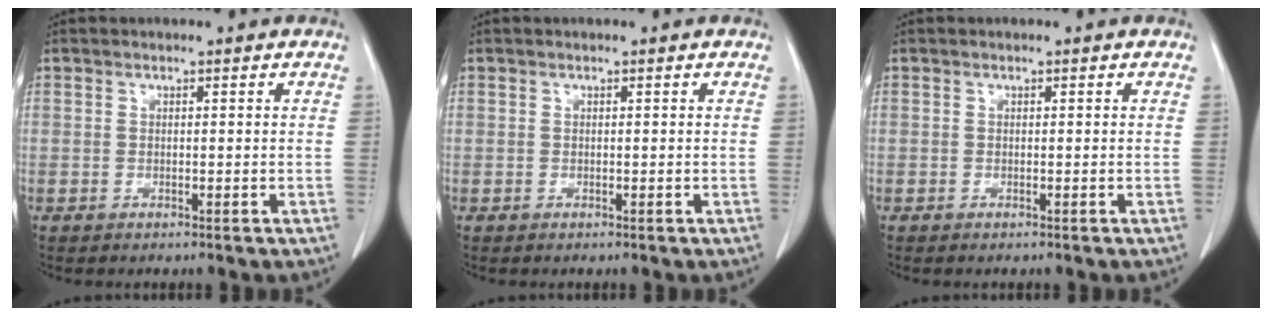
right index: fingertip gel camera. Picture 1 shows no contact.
{"total": 0.0}
{"total": 0.0}